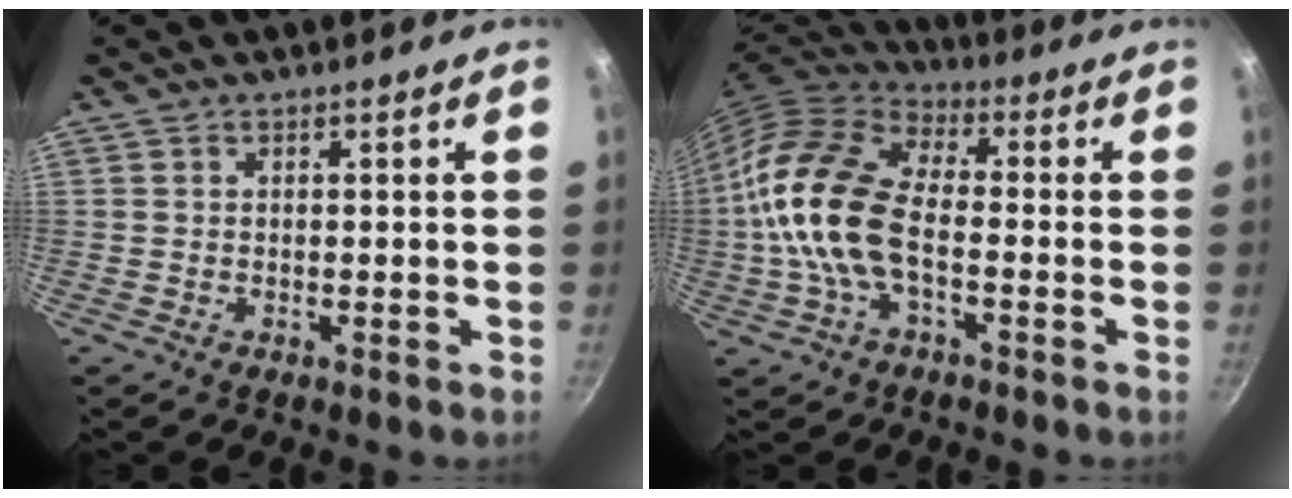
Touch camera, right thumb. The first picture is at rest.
{"total": 16.5, "force": [-2.3, 9.0, 13.6], "torque": [-0.256, 0.033, -0.061]}